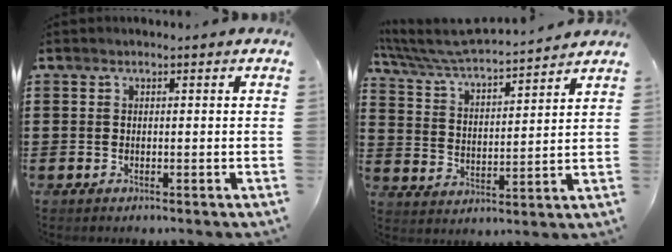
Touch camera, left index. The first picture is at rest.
{"total": 5.5, "force": [5.3, 0.0, 1.7], "torque": [-0.058, -0.041, 0.085]}